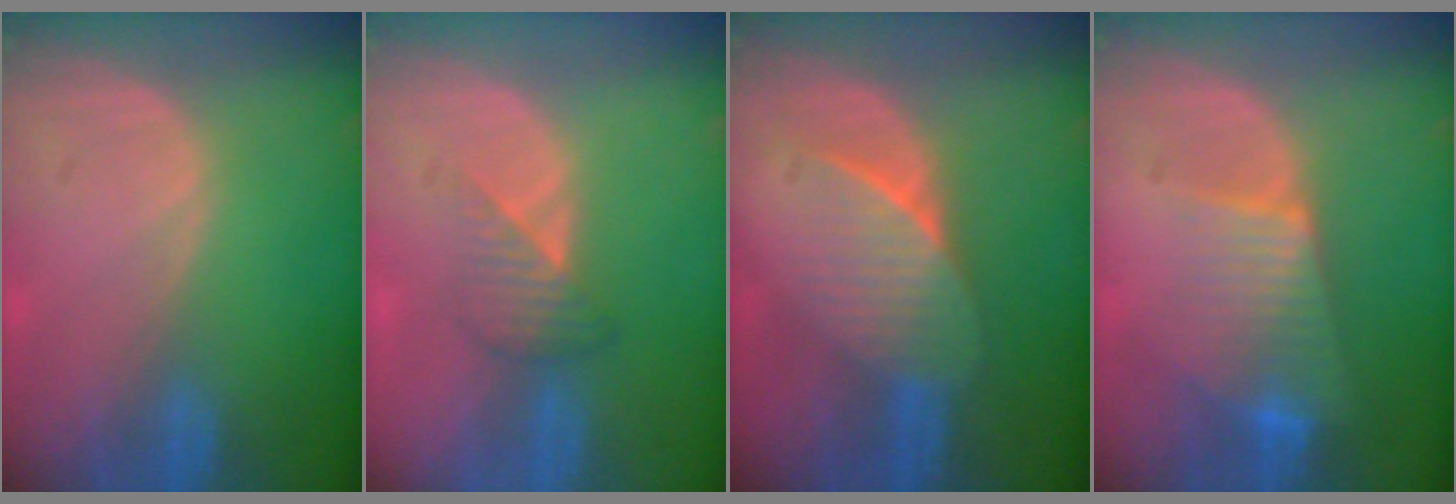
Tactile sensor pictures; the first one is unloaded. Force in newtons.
{"total": 3.5, "press": 3.2, "slide": 1.4}
{"total": 6.9, "press": 6.3, "slide": 2.9}
{"total": 7.5, "press": 6.5, "slide": 3.7}